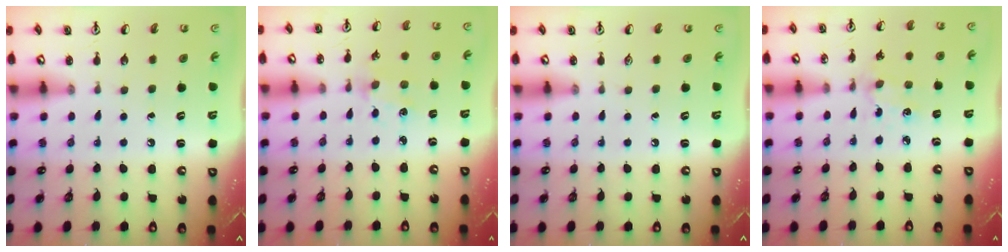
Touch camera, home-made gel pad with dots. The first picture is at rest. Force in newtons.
{"total": 2.9, "press": 2.8, "slide": 0.4}
{"total": 0.0}
{"total": 2.1, "press": 2.0, "slide": 0.7}